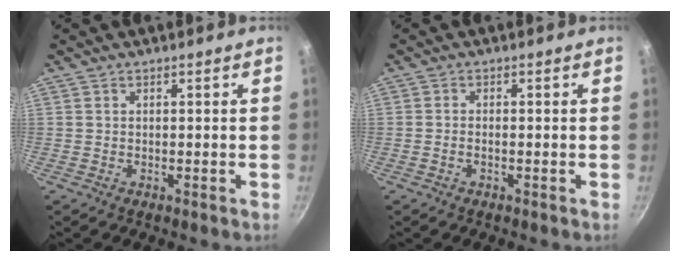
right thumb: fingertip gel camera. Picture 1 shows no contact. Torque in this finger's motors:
{"motor_torque": [-0.78, -0.18, -0.23, -0.05, 0.05]}